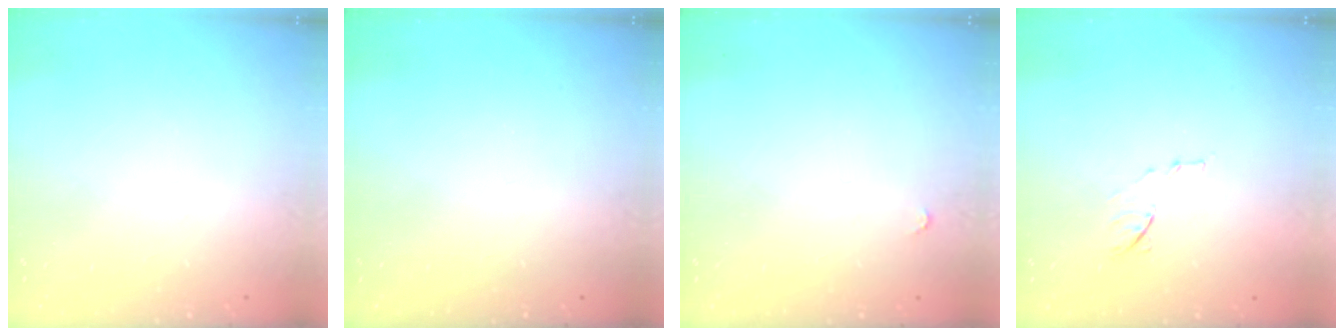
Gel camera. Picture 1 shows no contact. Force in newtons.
{"total": 0.0}
{"total": 2.8, "press": 2.8, "slide": 0.4}
{"total": 7.9, "press": 7.9, "slide": 0.7}